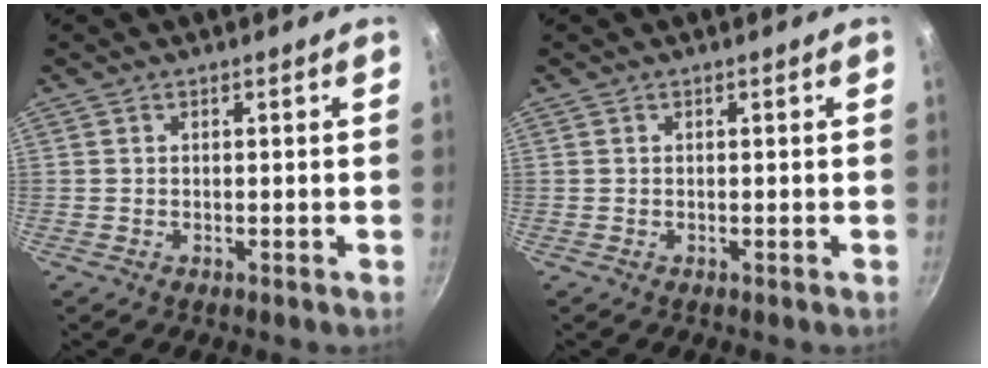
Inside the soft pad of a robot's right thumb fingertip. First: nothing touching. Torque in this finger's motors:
{"motor_torque": [0.06, 0.03, -0.34, -0.12, 0.02]}